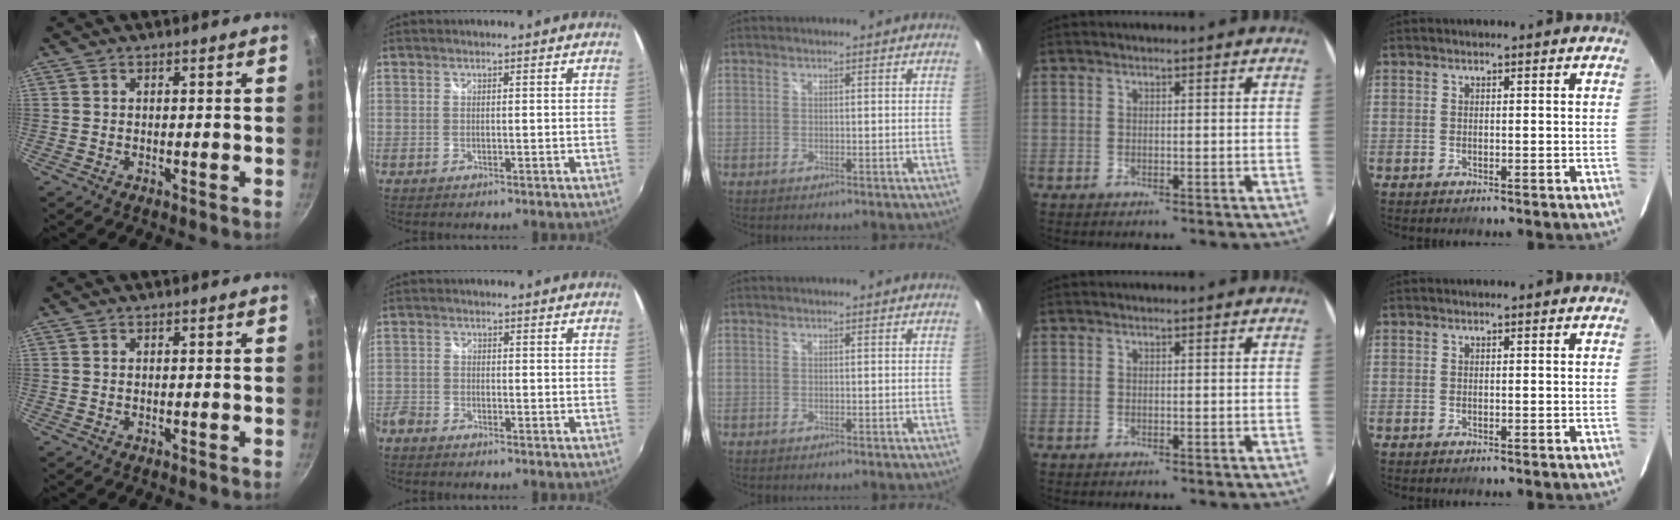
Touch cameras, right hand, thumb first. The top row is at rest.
{"index": {"total": 4.1, "force": [-3.3, 2.2, 0.9], "torque": [-0.034, -0.008, -0.068]}}